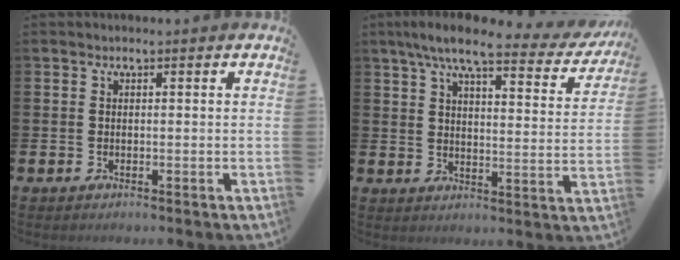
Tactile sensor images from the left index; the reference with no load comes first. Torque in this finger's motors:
{"motor_torque": [1.07, -1.07, 0.50, 0.21]}